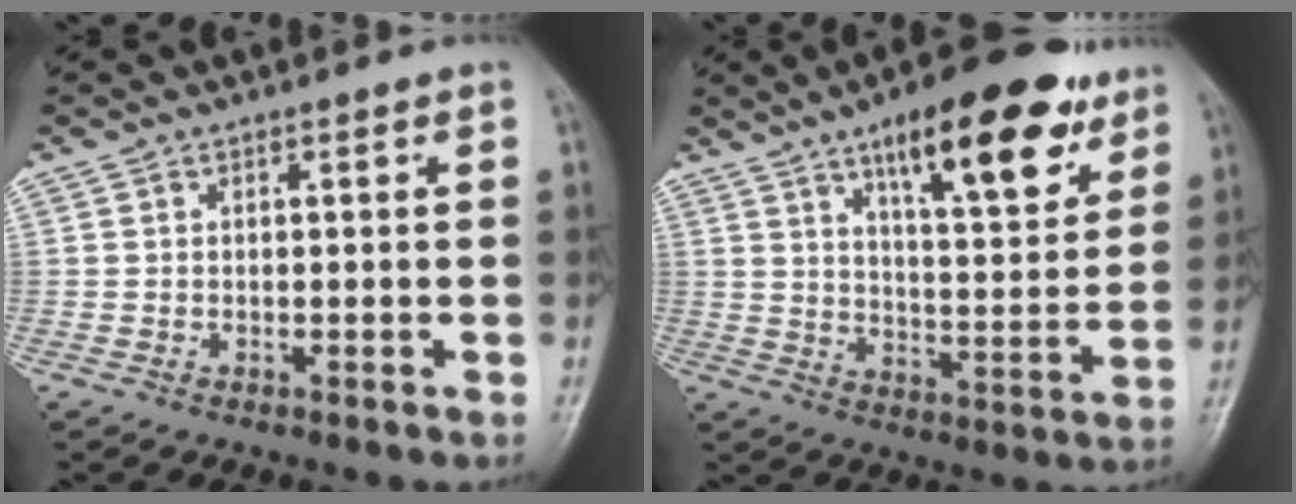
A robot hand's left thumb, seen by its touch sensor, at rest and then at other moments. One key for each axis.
{"total": 18.8, "fx": 10.8, "fy": 6.3, "fz": 14.0, "tx": -0.166, "ty": -0.045, "tz": 0.163}